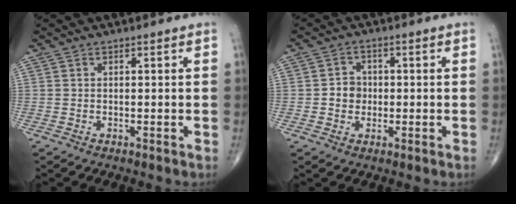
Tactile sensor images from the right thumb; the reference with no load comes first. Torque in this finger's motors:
{"motor_torque": [0.62, 0.98, 0.32, -0.19, 0.01]}